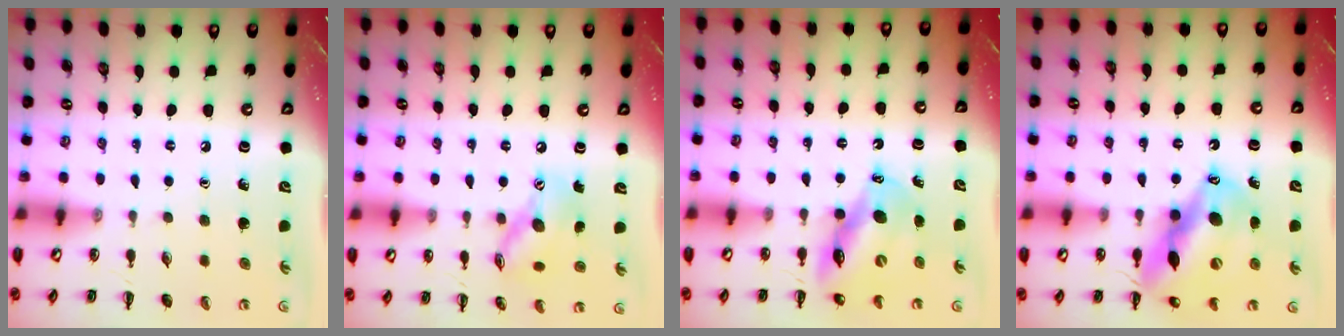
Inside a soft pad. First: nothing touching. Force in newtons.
{"total": 11.7, "press": 11.7, "slide": 1.2}
{"total": 11.0, "press": 10.6, "slide": 2.9}
{"total": 16.1, "press": 15.4, "slide": 4.7}